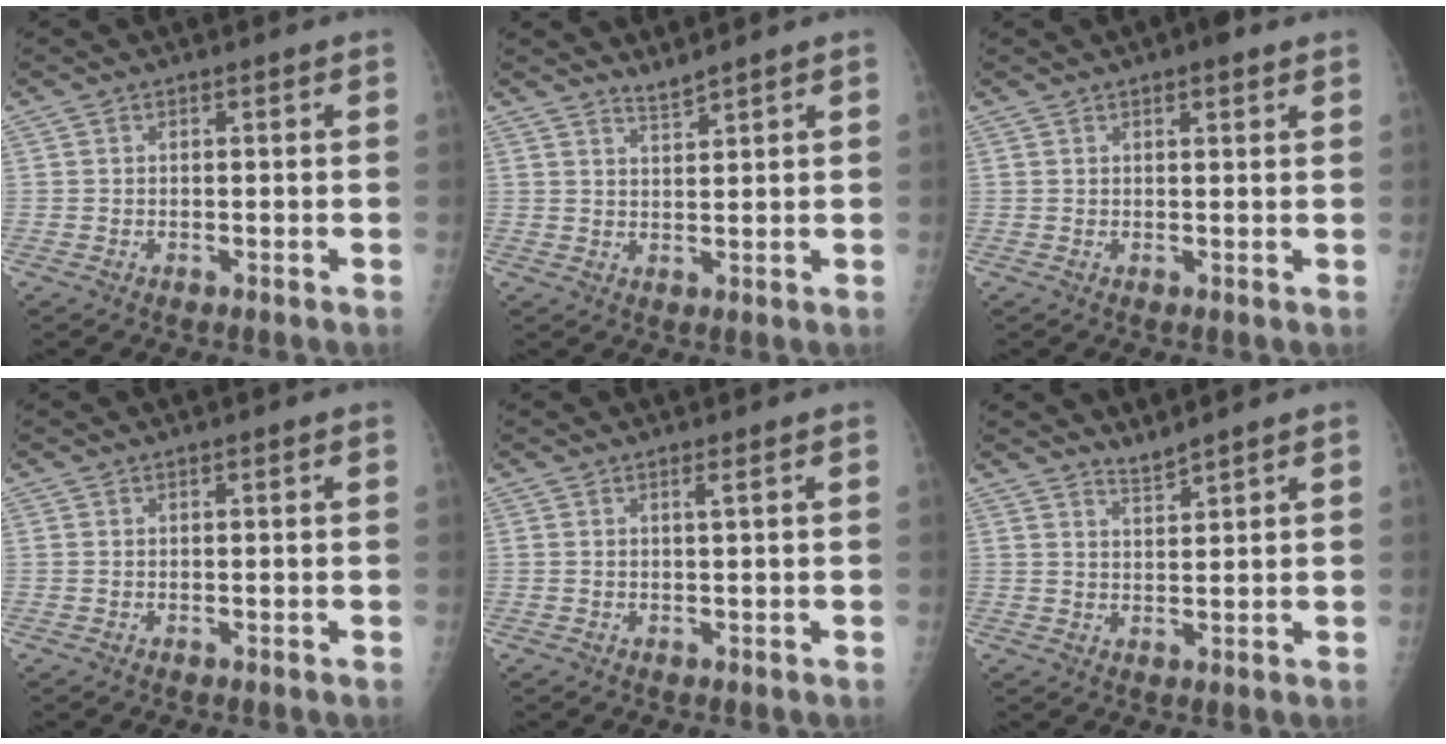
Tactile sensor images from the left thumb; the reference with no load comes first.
{"total": 2.2, "force": [2.1, -0.4, 0.3], "torque": [-0.003, -0.019, 0.042]}
{"total": 2.5, "force": [1.6, 0.8, 1.8], "torque": [-0.019, -0.004, 0.019]}
{"total": 0.0}
{"total": 0.7, "force": [0.3, -0.2, 0.6], "torque": [-0.016, -0.008, 0.006]}
{"total": 2.3, "force": [2.2, -0.5, 0.2], "torque": [-0.002, -0.022, 0.047]}